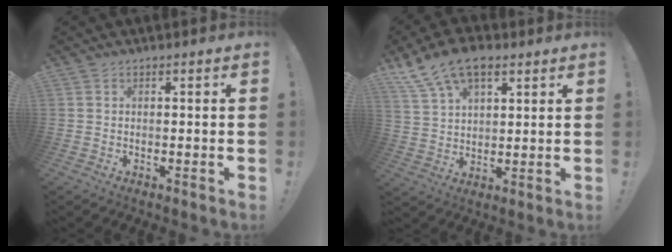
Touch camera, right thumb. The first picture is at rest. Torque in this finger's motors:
{"motor_torque": [0.31, 0.37, 0.46, 0.24, 0.42]}